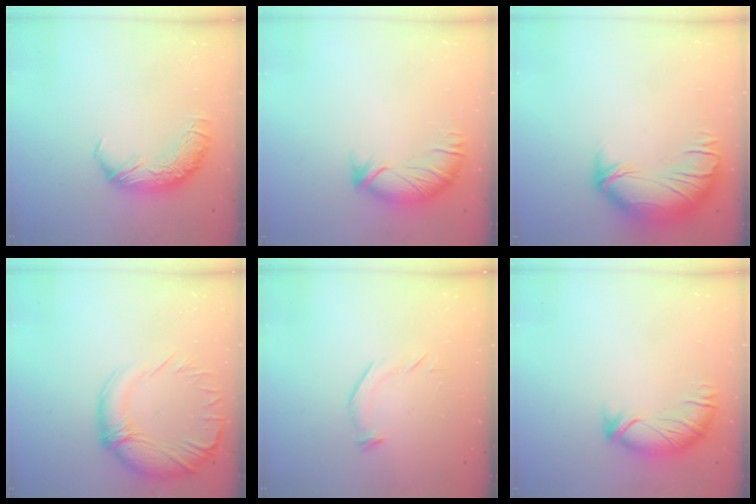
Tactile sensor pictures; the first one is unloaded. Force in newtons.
{"total": 3.1, "press": 3.0, "slide": 0.8}
{"total": 2.1, "press": 0.9, "slide": 2.0}
{"total": 5.5, "press": 4.1, "slide": 3.7}
{"total": 5.8, "press": 5.7, "slide": 1.0}
{"total": 3.1, "press": 3.0, "slide": 0.9}